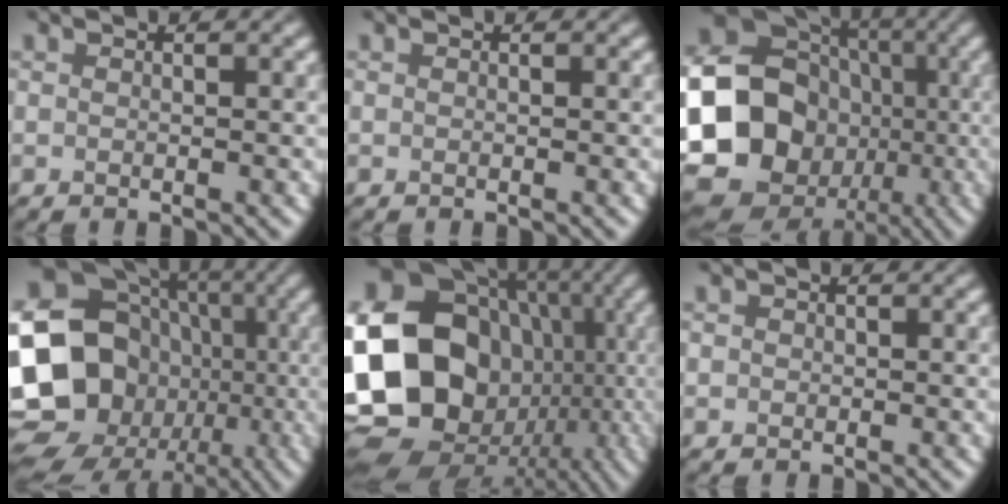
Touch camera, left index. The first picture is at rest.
{"total": 0.0}
{"total": 21.9, "force": [-3.5, 20.1, 8.1], "torque": [-0.190, -0.005, -0.108]}
{"total": 23.9, "force": [-2.9, 21.5, 10.0], "torque": [-0.204, 0.027, -0.101]}
{"total": 24.8, "force": [-1.0, 22.0, 11.4], "torque": [-0.233, 0.004, -0.037]}
{"total": 0.6, "force": [0.1, 0.6, 0.0], "torque": [0.004, -0.002, -0.002]}